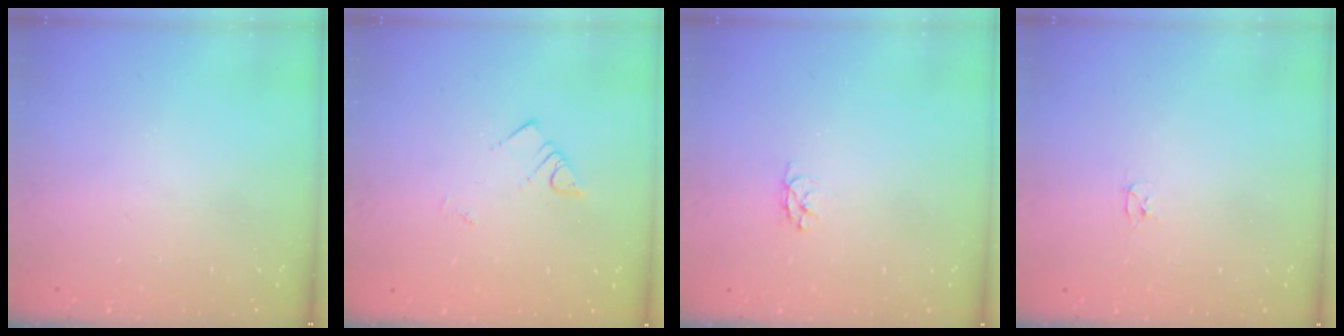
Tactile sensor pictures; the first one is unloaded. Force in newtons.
{"total": 3.6, "press": 3.6, "slide": 0.6}
{"total": 2.9, "press": 2.9, "slide": 0.3}
{"total": 2.4, "press": 2.3, "slide": 0.4}